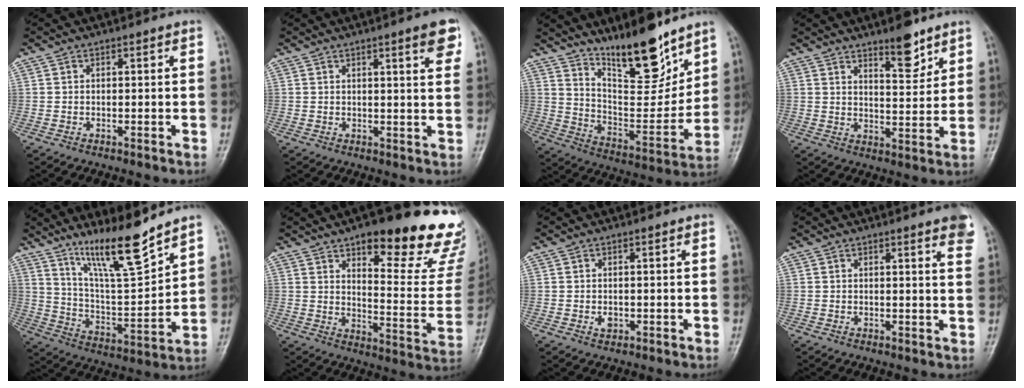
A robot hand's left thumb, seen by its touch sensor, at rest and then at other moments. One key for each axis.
{"total": 5.8, "fx": 3.1, "fy": 0.9, "fz": 4.8, "tx": -0.055, "ty": -0.012, "tz": 0.038}
{"total": 17.1, "fx": 12.9, "fy": 4.9, "fz": 10.0, "tx": -0.117, "ty": -0.094, "tz": 0.226}
{"total": 7.5, "fx": 5.4, "fy": 2.4, "fz": 4.6, "tx": -0.050, "ty": -0.042, "tz": 0.082}
{"total": 14.2, "fx": 11.0, "fy": 1.5, "fz": 8.8, "tx": -0.139, "ty": -0.077, "tz": 0.204}
{"total": 25.3, "fx": 16.1, "fy": 7.9, "fz": 17.8, "tx": -0.181, "ty": -0.085, "tz": 0.212}
{"total": 1.2, "fx": 0.0, "fy": 0.9, "fz": 0.8, "tx": -0.009, "ty": -0.001, "tz": 0.002}
{"total": 5.0, "fx": 3.4, "fy": 0.5, "fz": 3.6, "tx": -0.034, "ty": -0.010, "tz": 0.031}